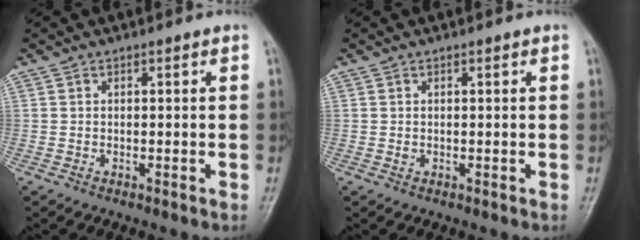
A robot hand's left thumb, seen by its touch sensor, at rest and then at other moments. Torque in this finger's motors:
{"motor_torque": [0.07, 0.15, 0.21, 0.18, 0.00]}